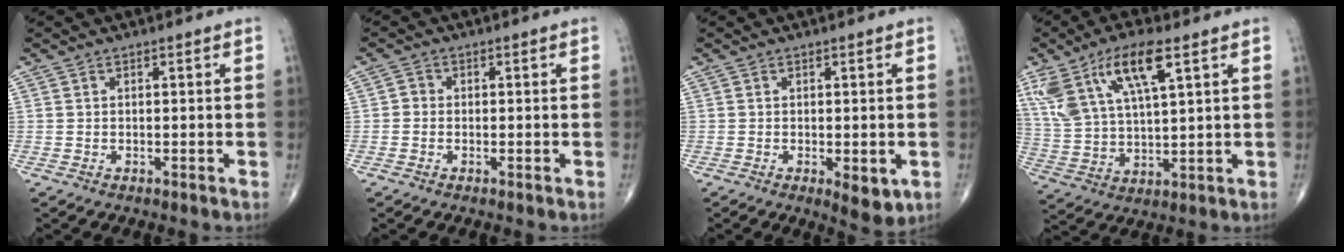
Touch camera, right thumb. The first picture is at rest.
{"total": 1.4, "force": [-0.3, 1.3, 0.6], "torque": [-0.002, 0.004, -0.011]}
{"total": 4.7, "force": [-1.3, 1.9, 4.1], "torque": [-0.048, -0.011, -0.013]}
{"total": 15.2, "force": [7.5, 5.1, 12.1], "torque": [-0.243, -0.010, 0.149]}